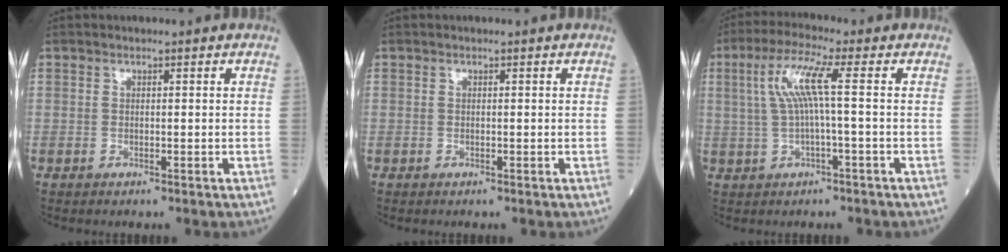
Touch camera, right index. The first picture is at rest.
{"total": 0.0}
{"total": 6.8, "force": [1.0, -0.3, 6.7], "torque": [-0.138, 0.020, 0.022]}